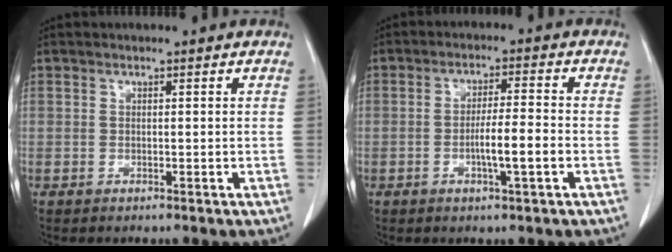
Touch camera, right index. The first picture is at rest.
{"total": 5.7, "force": [-1.7, 0.3, 5.4], "torque": [-0.097, 0.000, -0.028]}